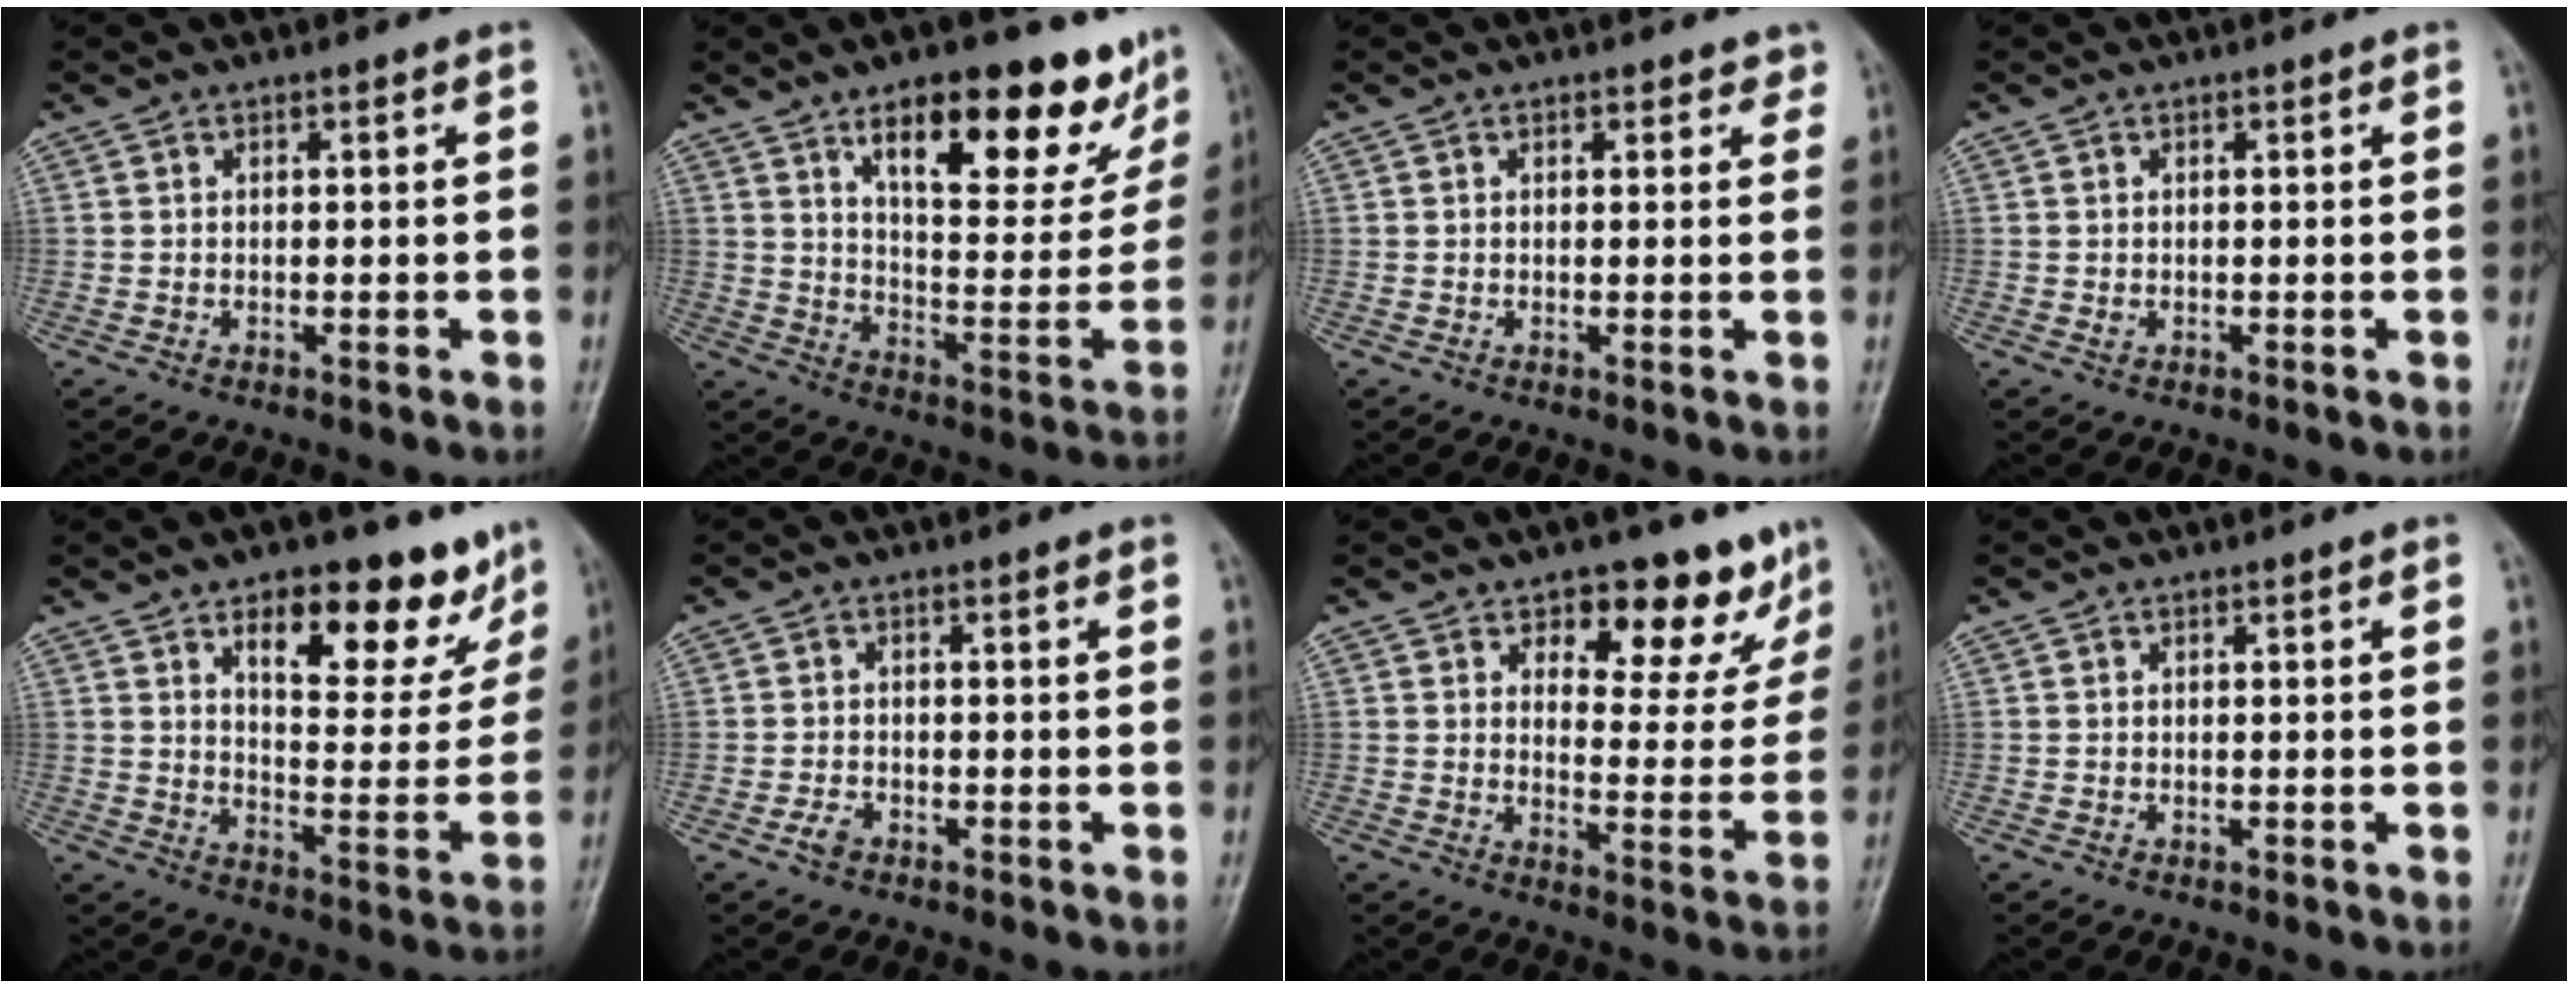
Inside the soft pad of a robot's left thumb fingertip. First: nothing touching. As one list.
[{"total": 21.8, "force": [13.9, 8.4, 14.5], "torque": [-0.144, -0.063, 0.206]}, {"total": 2.0, "force": [1.4, 1.2, 0.8], "torque": [0.011, -0.005, 0.010]}, {"total": 0.6, "force": [0.0, 0.5, 0.4], "torque": [-0.003, 0.000, 0.000]}, {"total": 16.8, "force": [10.9, 7.3, 10.5], "torque": [-0.075, -0.065, 0.157]}, {"total": 1.9, "force": [-1.2, 1.1, 1.0], "torque": [-0.021, 0.003, -0.024]}, {"total": 10.6, "force": [8.5, 5.5, 3.2], "torque": [0.009, -0.058, 0.093]}, {"total": 0.0}]